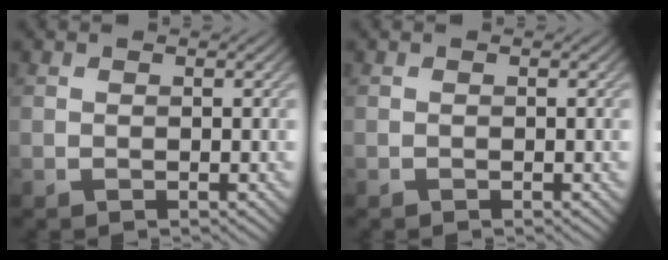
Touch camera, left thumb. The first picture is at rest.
{"total": 0.0}